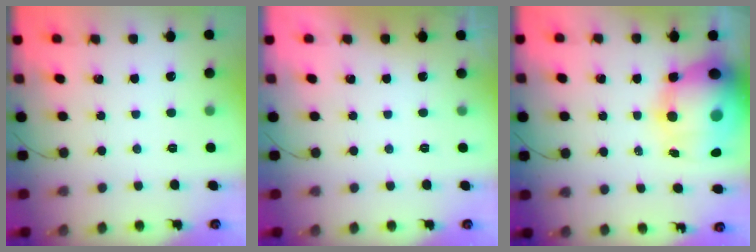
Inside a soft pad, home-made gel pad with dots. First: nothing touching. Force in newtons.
{"total": 0.0}
{"total": 22.6, "press": 22.0, "slide": 5.0}